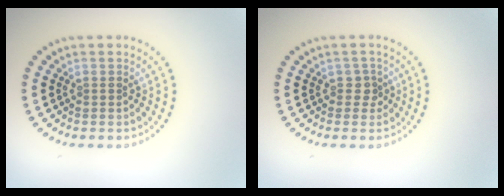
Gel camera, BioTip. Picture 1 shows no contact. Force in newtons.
{"total": 1.2, "press": 1.0, "slide": 0.7}